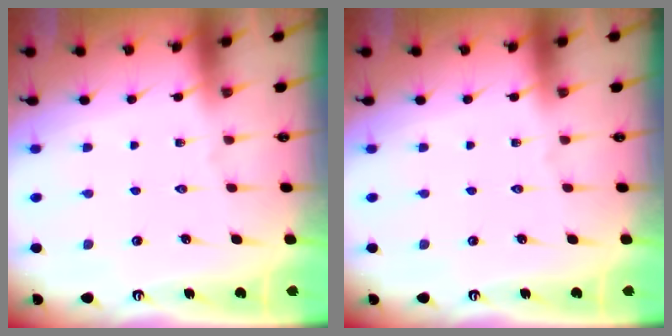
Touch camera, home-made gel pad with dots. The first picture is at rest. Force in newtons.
{"total": 0.0}